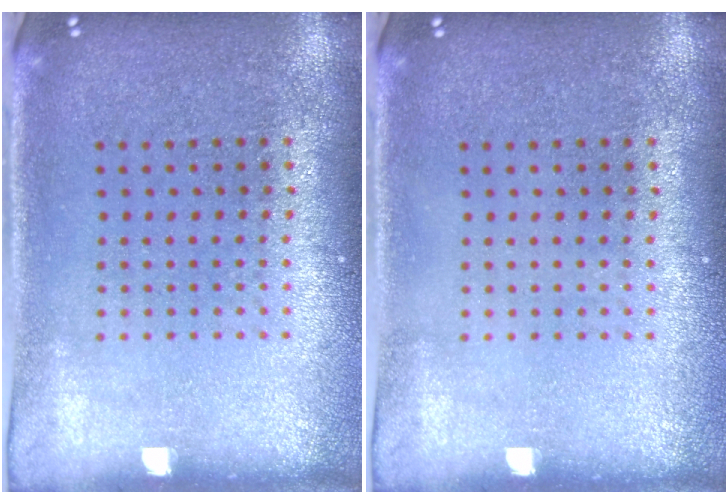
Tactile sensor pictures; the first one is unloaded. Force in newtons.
{"total": 0.0}